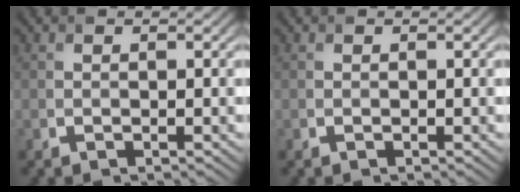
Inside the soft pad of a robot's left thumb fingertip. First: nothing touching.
{"total": 0.0}